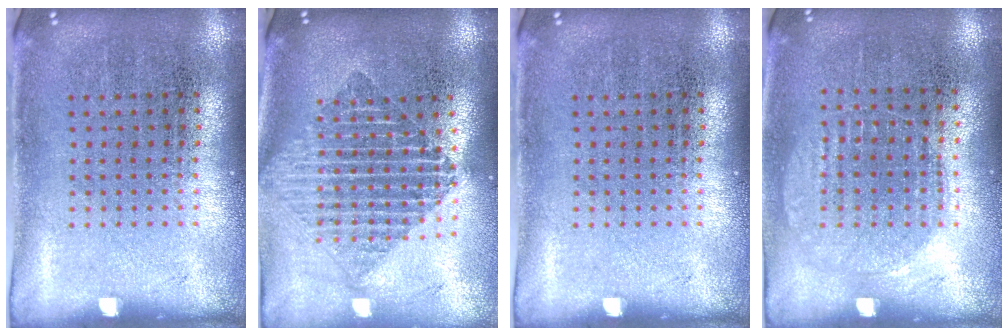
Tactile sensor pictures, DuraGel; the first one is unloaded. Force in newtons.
{"total": 1.8, "press": 1.5, "slide": 1.0}
{"total": 0.0}
{"total": 1.0, "press": 0.9, "slide": 0.3}